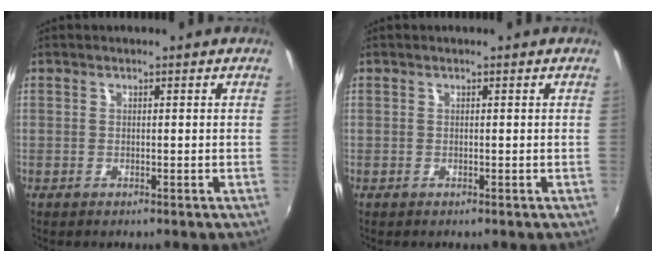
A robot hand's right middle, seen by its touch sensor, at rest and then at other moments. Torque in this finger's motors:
{"motor_torque": [-0.04, -0.21, 0.04, 0.00]}